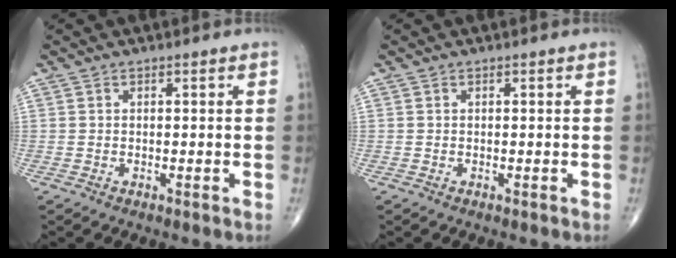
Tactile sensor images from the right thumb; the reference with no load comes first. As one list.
[{"total": 0.0}]